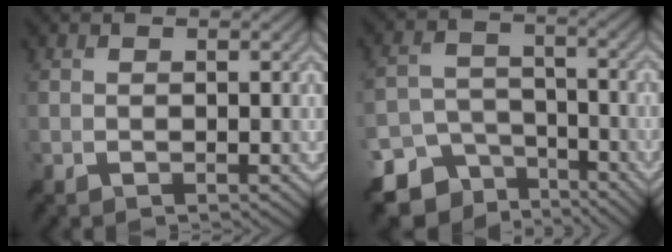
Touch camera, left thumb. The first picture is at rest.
{"total": 10.7, "force": [-7.4, 7.1, 3.0], "torque": [-0.075, -0.019, -0.114]}